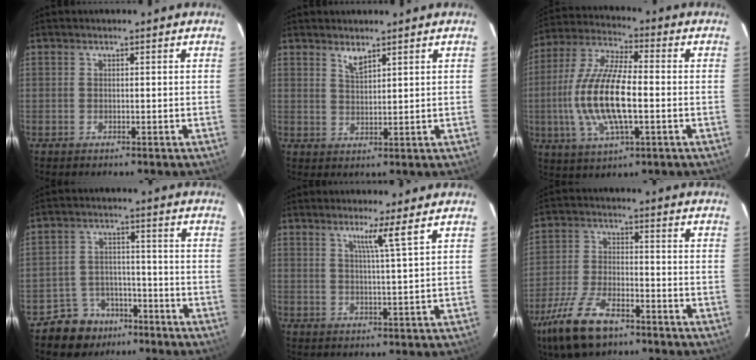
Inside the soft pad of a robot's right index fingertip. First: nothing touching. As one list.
[{"total": 2.6, "force": [2.1, 0.6, 1.4], "torque": [-0.025, -0.001, 0.038]}, {"total": 16.1, "force": [-2.3, 5.4, 15.0], "torque": [-0.308, -0.001, -0.044]}, {"total": 8.0, "force": [-5.8, 5.6, 0.5], "torque": [-0.024, 0.029, -0.083]}, {"total": 4.1, "force": [2.4, -1.2, 3.1], "torque": [-0.046, -0.010, 0.038]}, {"total": 13.3, "force": [-9.1, 5.5, 8.0], "torque": [-0.185, -0.019, -0.169]}]